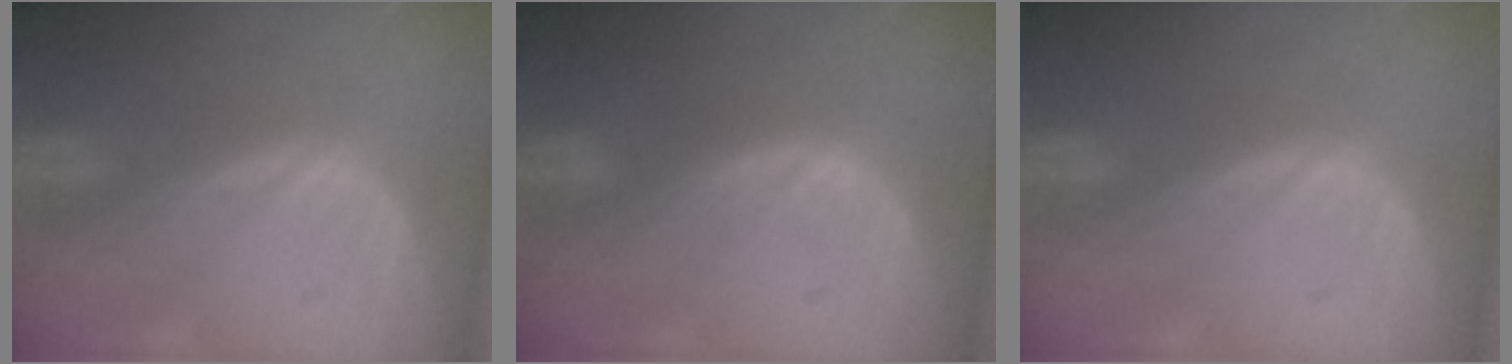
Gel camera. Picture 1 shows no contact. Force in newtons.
{"total": 1.0, "press": 1.0, "slide": 0.2}
{"total": 0.0}